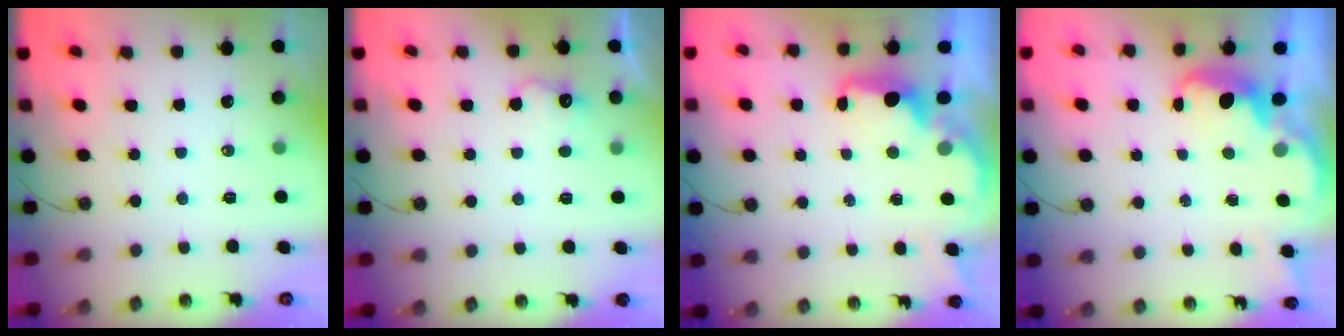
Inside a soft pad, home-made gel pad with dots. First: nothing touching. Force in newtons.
{"total": 8.7, "press": 8.6, "slide": 1.2}
{"total": 2.0, "press": 1.9, "slide": 0.7}
{"total": 1.9, "press": 1.9, "slide": 0.5}